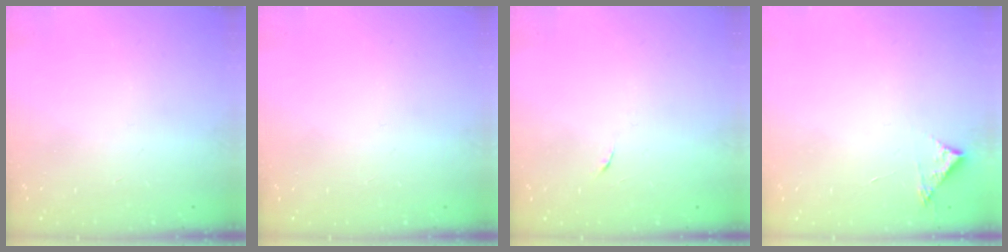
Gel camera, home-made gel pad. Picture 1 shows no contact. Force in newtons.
{"total": 0.0}
{"total": 4.0, "press": 3.9, "slide": 0.8}
{"total": 3.7, "press": 3.7, "slide": 0.1}